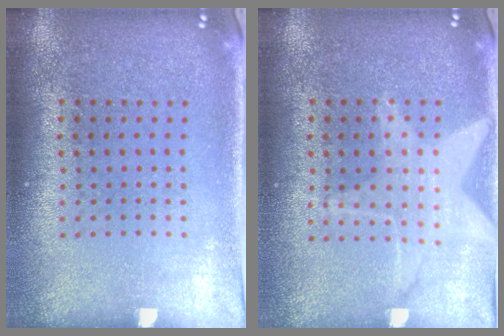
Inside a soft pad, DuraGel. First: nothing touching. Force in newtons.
{"total": 1.5, "press": 1.5, "slide": 0.1}